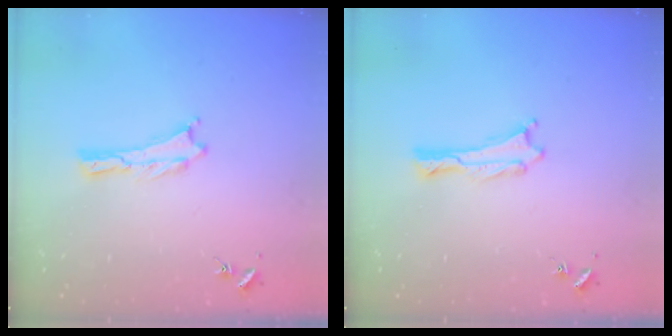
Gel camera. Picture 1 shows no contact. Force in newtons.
{"total": 0.0}